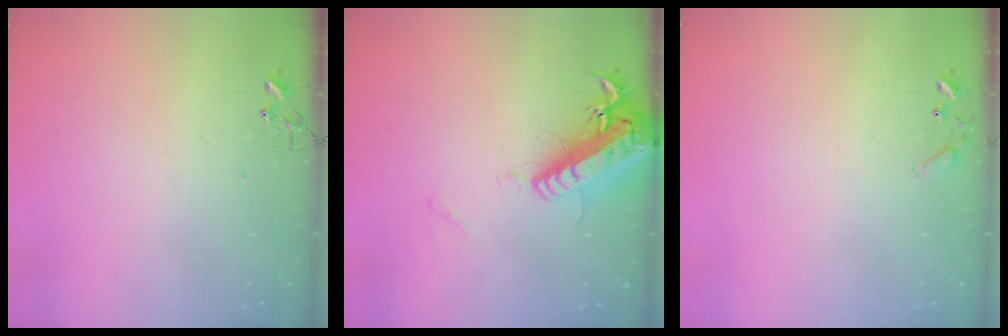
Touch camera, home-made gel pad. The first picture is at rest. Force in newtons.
{"total": 20.1, "press": 19.7, "slide": 3.9}
{"total": 5.6, "press": 5.6, "slide": 0.5}